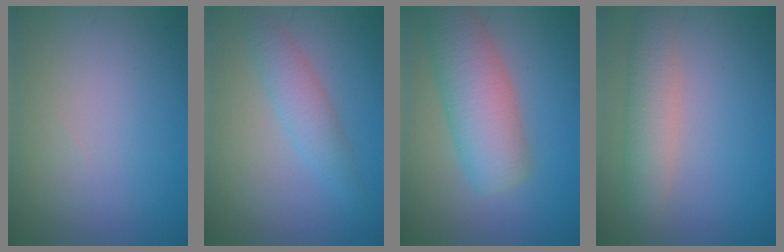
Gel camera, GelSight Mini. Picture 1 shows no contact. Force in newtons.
{"total": 2.8, "press": 2.8, "slide": 0.0}
{"total": 6.8, "press": 6.8, "slide": 0.5}
{"total": 3.6, "press": 3.5, "slide": 0.2}